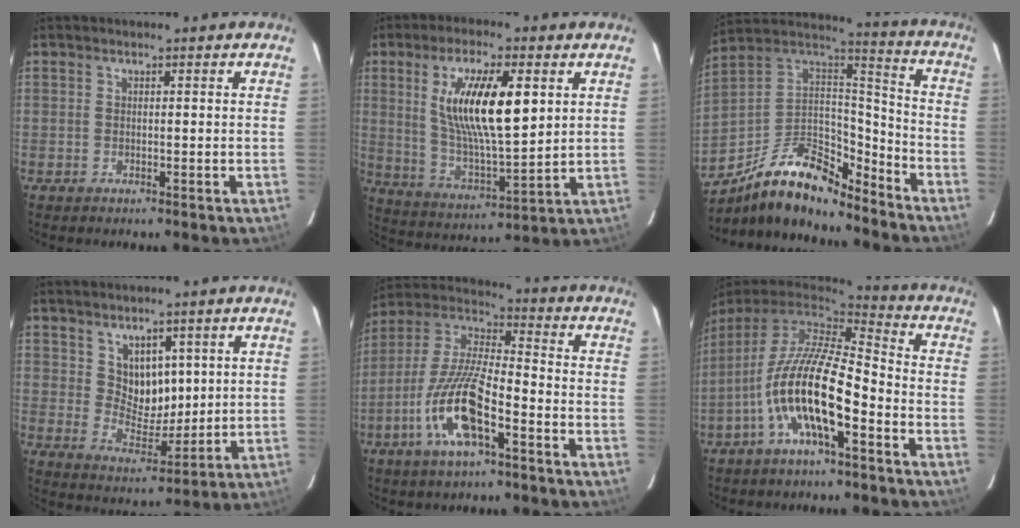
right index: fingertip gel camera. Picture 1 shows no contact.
{"total": 16.0, "force": [4.6, 4.8, 14.6], "torque": [-0.269, -0.001, 0.092]}
{"total": 18.9, "force": [-14.0, 7.2, 10.4], "torque": [-0.210, 0.018, -0.248]}
{"total": 7.3, "force": [3.4, 5.6, 3.3], "torque": [-0.049, -0.001, 0.072]}
{"total": 14.6, "force": [-6.9, 3.7, 12.3], "torque": [-0.257, -0.009, -0.137]}
{"total": 16.0, "force": [-6.4, 4.5, 14.0], "torque": [-0.265, -0.012, -0.127]}